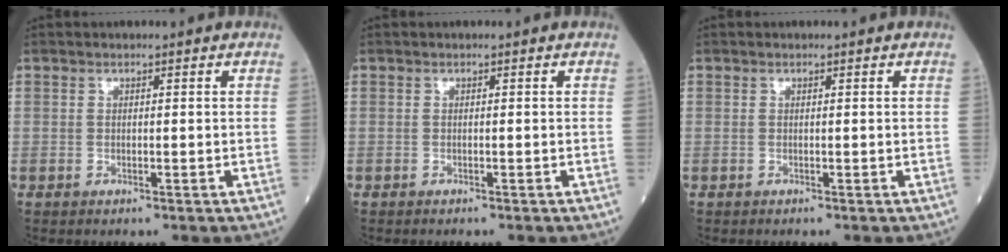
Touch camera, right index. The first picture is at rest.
{"total": 0.7, "force": [-0.6, -0.1, 0.3], "torque": [-0.003, 0.001, -0.010]}
{"total": 0.0}